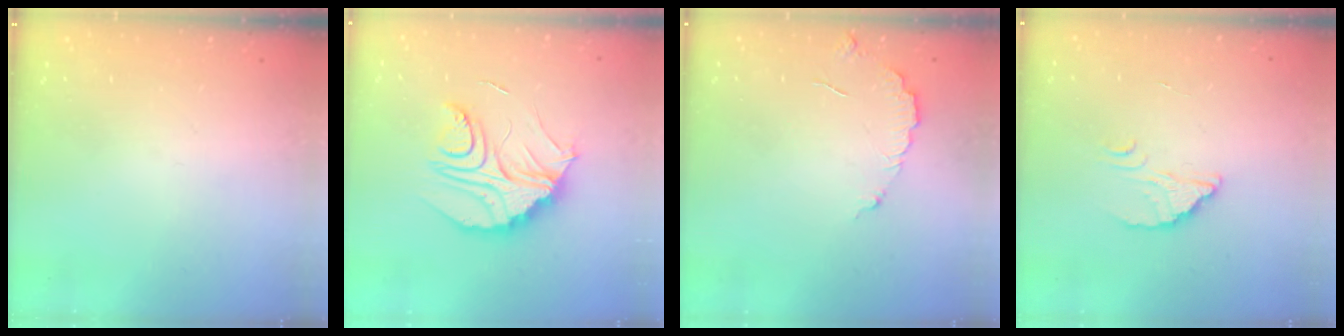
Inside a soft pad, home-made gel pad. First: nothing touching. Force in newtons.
{"total": 14.7, "press": 14.6, "slide": 1.1}
{"total": 3.9, "press": 3.9, "slide": 0.2}
{"total": 2.4, "press": 2.4, "slide": 0.1}